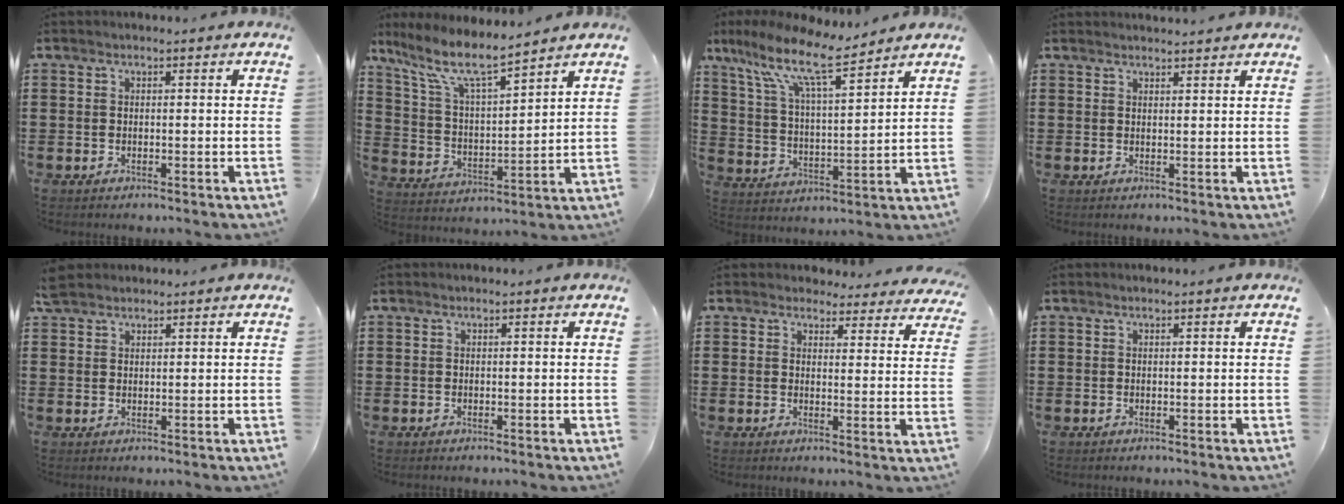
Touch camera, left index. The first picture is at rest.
{"total": 8.8, "force": [7.2, 1.1, 5.0], "torque": [-0.127, -0.039, 0.122]}
{"total": 11.5, "force": [8.4, 2.2, 7.5], "torque": [-0.169, -0.030, 0.145]}
{"total": 1.5, "force": [1.5, 0.1, 0.2], "torque": [-0.006, 0.001, 0.029]}
{"total": 2.5, "force": [2.2, 0.9, 0.5], "torque": [-0.016, 0.004, 0.045]}
{"total": 0.0}
{"total": 3.4, "force": [3.3, 1.0, 0.5], "torque": [-0.016, -0.014, 0.057]}
{"total": 0.0}